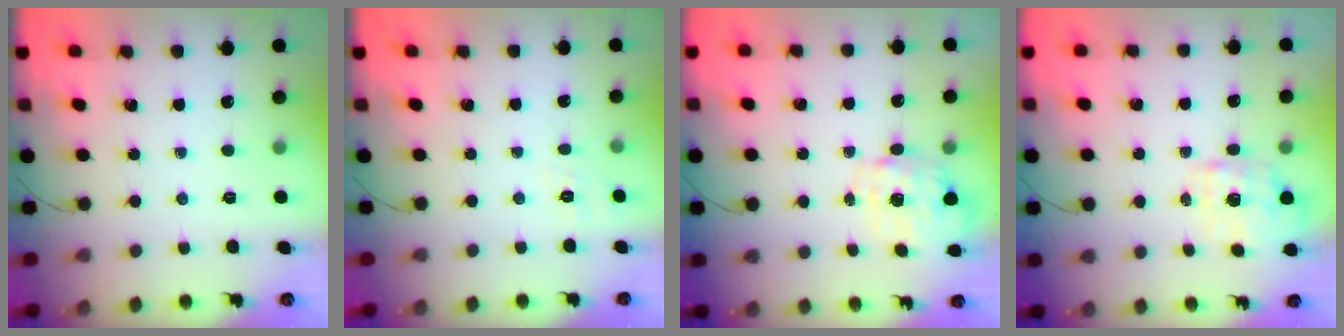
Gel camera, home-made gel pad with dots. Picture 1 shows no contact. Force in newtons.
{"total": 6.2, "press": 6.0, "slide": 1.8}
{"total": 2.8, "press": 2.7, "slide": 0.9}
{"total": 1.9, "press": 1.9, "slide": 0.5}